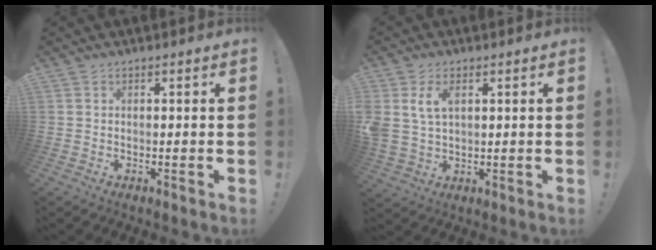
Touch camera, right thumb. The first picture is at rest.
{"total": 7.0, "force": [2.9, 4.4, 4.6], "torque": [-0.095, -0.008, 0.053]}